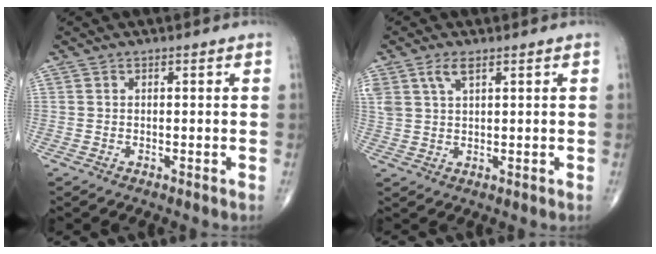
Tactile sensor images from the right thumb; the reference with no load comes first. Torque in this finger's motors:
{"motor_torque": [0.32, 0.43, 0.78, 0.53, 0.02]}